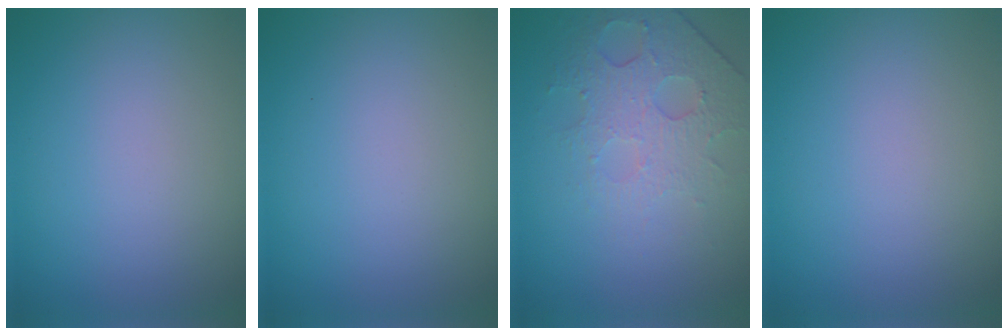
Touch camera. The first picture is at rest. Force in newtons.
{"total": 0.0}
{"total": 4.9, "press": 3.2, "slide": 3.6}
{"total": 0.0}